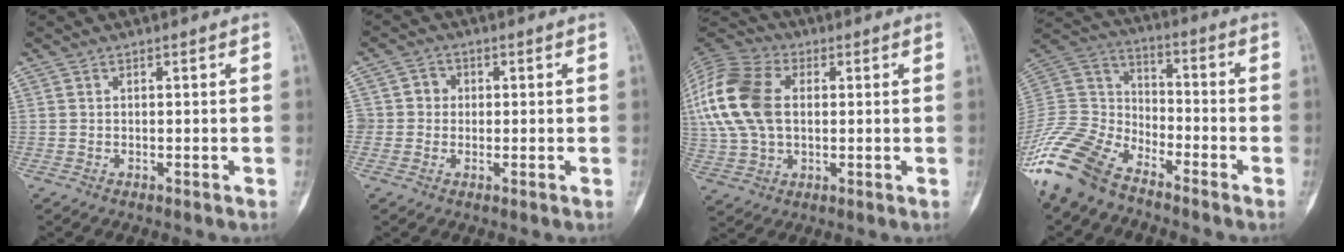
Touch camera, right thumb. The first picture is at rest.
{"total": 3.8, "force": [0.1, 3.7, 0.9], "torque": [0.014, 0.009, -0.002]}
{"total": 20.4, "force": [2.9, 13.6, 14.9], "torque": [-0.344, 0.012, 0.053]}
{"total": 17.5, "force": [-13.1, 8.5, 7.8], "torque": [-0.161, 0.057, -0.261]}